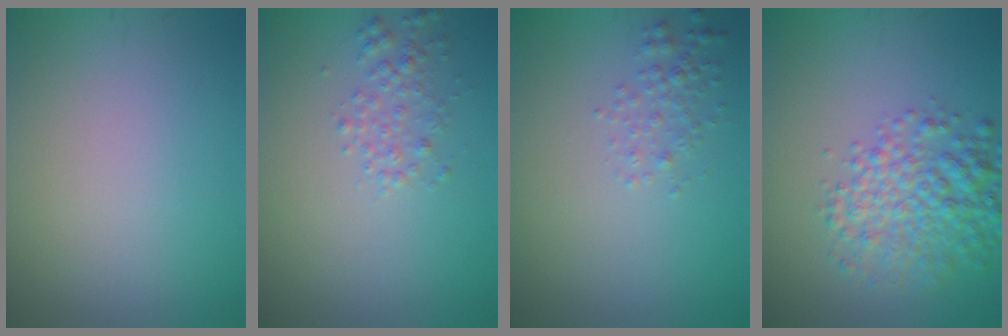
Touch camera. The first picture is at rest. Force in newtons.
{"total": 1.9, "press": 1.9, "slide": 0.1}
{"total": 1.5, "press": 1.5, "slide": 0.0}
{"total": 5.5, "press": 5.5, "slide": 0.2}